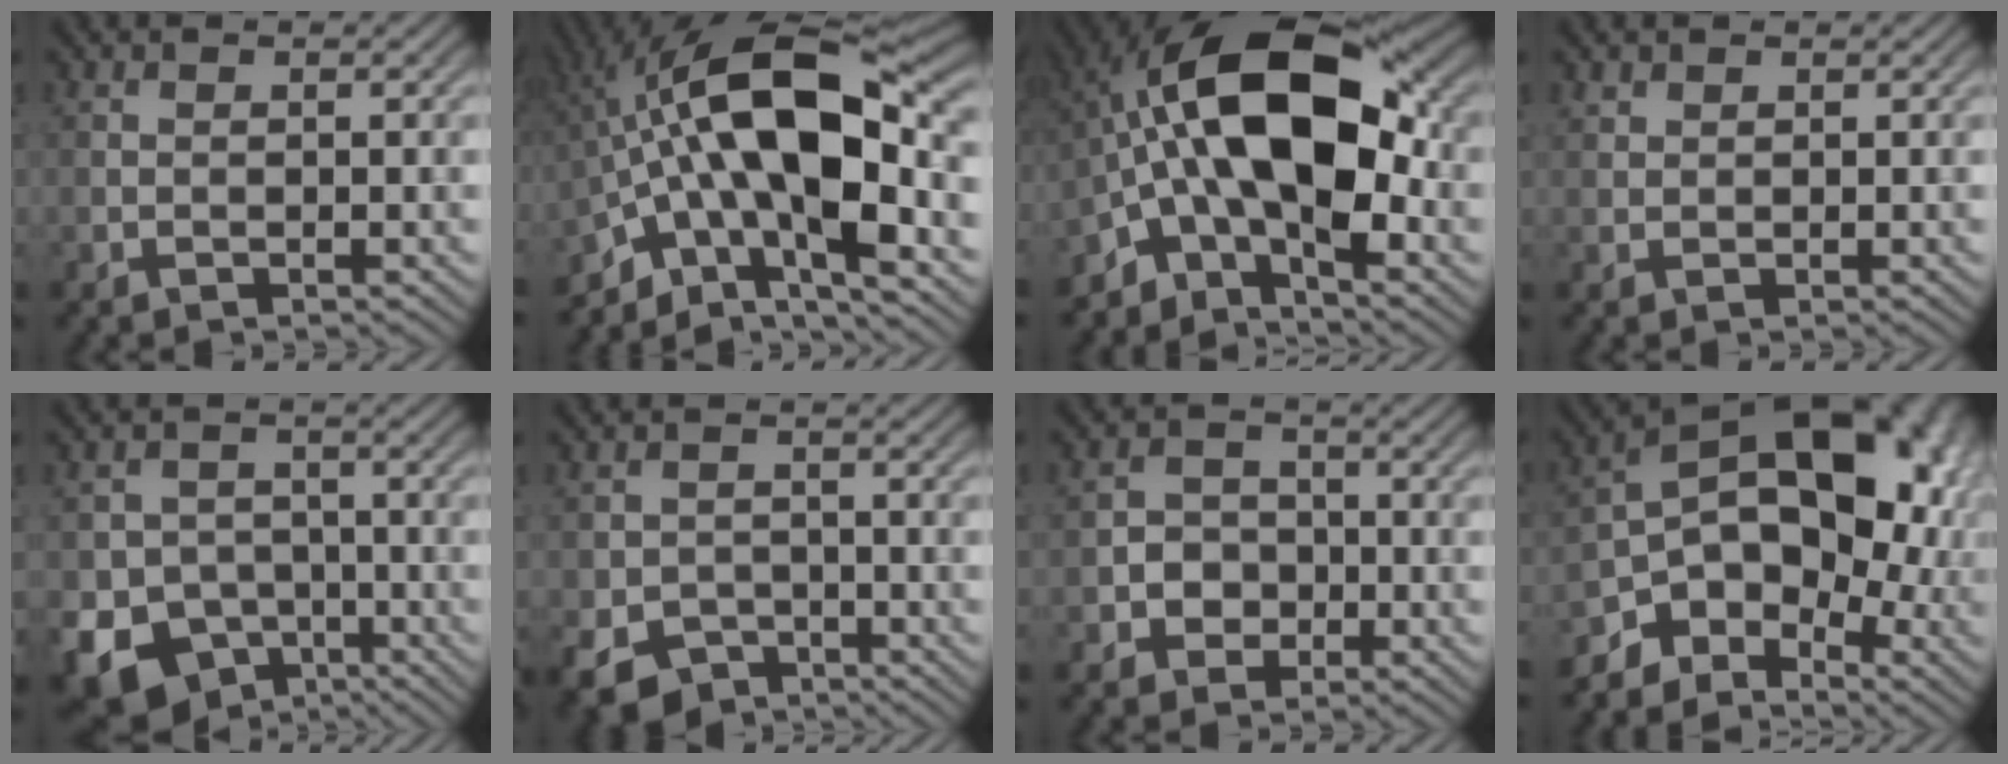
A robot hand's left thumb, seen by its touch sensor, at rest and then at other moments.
{"total": 17.6, "force": [-2.0, 7.9, 15.6], "torque": [-0.256, 0.027, -0.048]}
{"total": 14.3, "force": [-1.6, 7.4, 12.1], "torque": [-0.199, 0.022, -0.048]}
{"total": 1.1, "force": [0.9, 0.5, 0.2], "torque": [-0.007, 0.002, 0.023]}
{"total": 11.9, "force": [-6.2, 9.5, 3.7], "torque": [-0.082, -0.049, -0.119]}
{"total": 4.7, "force": [-2.9, 3.3, 1.8], "torque": [-0.036, -0.010, -0.056]}
{"total": 3.4, "force": [-1.3, 2.9, 1.2], "torque": [-0.008, 0.002, -0.032]}
{"total": 15.4, "force": [-3.5, 10.1, 11.1], "torque": [-0.146, 0.002, -0.054]}